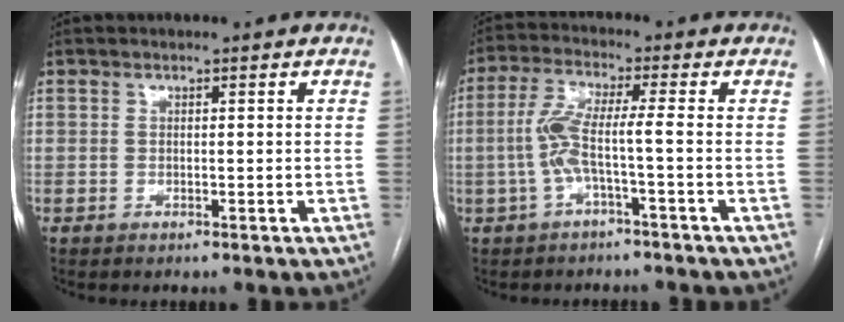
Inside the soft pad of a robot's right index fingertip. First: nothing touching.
{"total": 6.0, "force": [-1.5, 0.0, 5.8], "torque": [-0.129, 0.017, -0.030]}